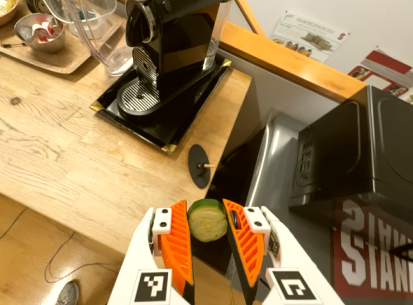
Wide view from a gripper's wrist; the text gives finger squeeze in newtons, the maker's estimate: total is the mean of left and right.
{"total": 9.8, "left": 9.9, "right": 9.7}